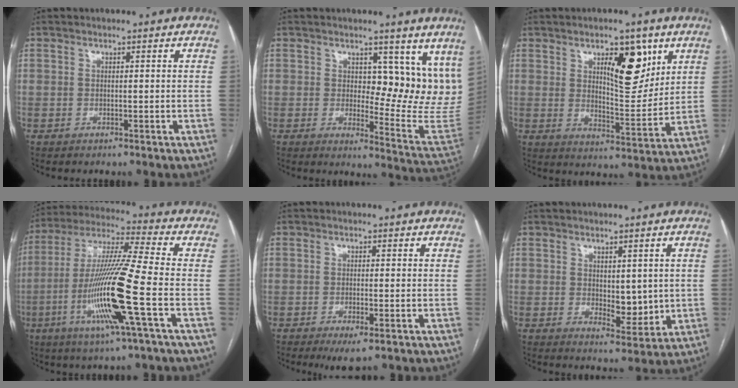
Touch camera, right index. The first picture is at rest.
{"total": 12.0, "force": [7.8, 5.0, 7.6], "torque": [-0.079, -0.026, 0.092]}
{"total": 10.5, "force": [5.1, 3.6, 8.4], "torque": [-0.128, -0.005, 0.085]}
{"total": 16.8, "force": [-4.9, -0.9, 16.1], "torque": [-0.326, -0.016, -0.102]}
{"total": 3.3, "force": [-1.7, 0.6, 2.7], "torque": [-0.043, -0.008, -0.024]}
{"total": 5.1, "force": [0.6, 2.7, 4.3], "torque": [-0.059, -0.010, 0.020]}